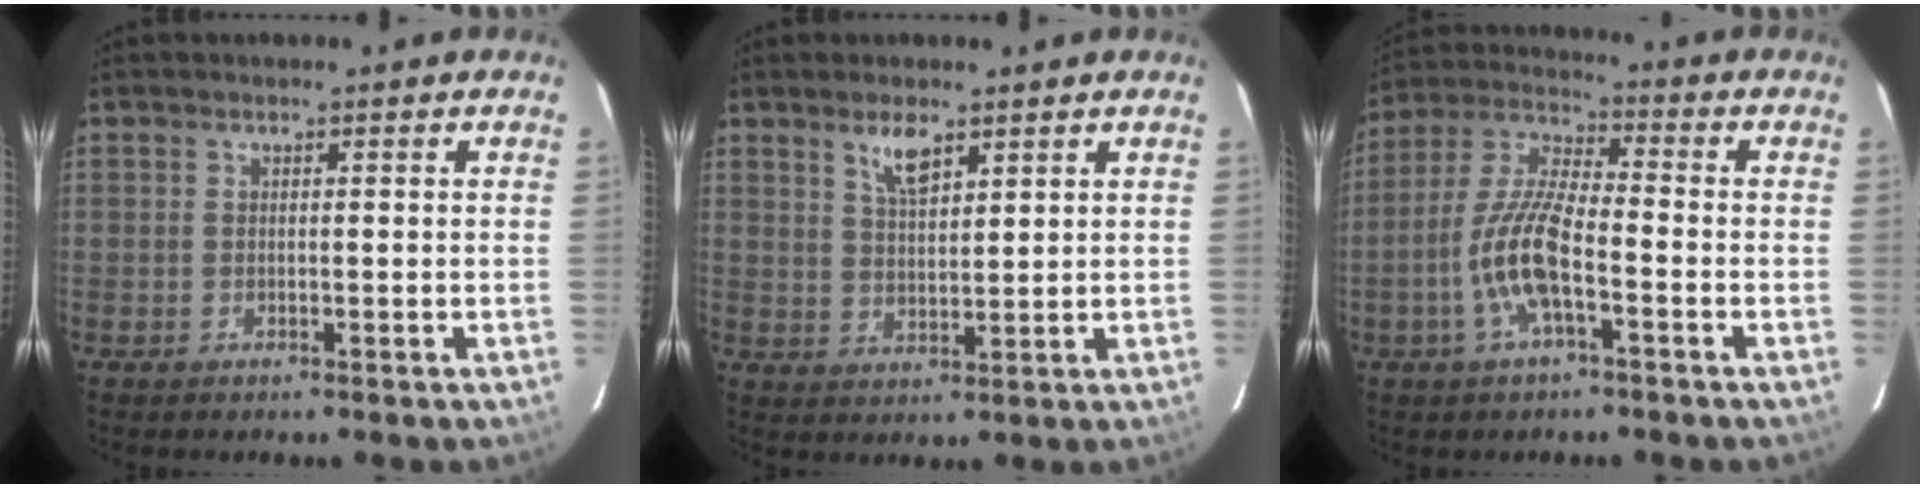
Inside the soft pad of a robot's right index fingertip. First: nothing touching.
{"total": 4.9, "force": [3.2, 1.7, 3.3], "torque": [-0.059, -0.002, 0.062]}
{"total": 11.1, "force": [-4.1, 3.0, 9.8], "torque": [-0.213, 0.001, -0.081]}